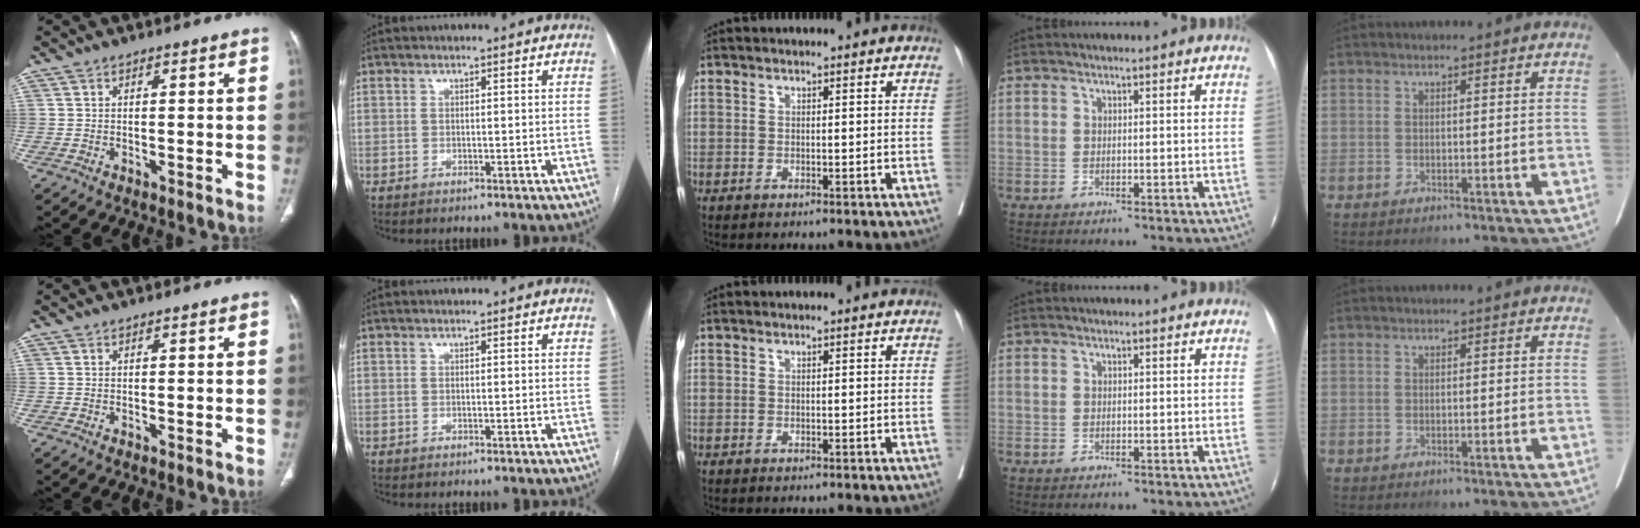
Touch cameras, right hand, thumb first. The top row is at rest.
{}